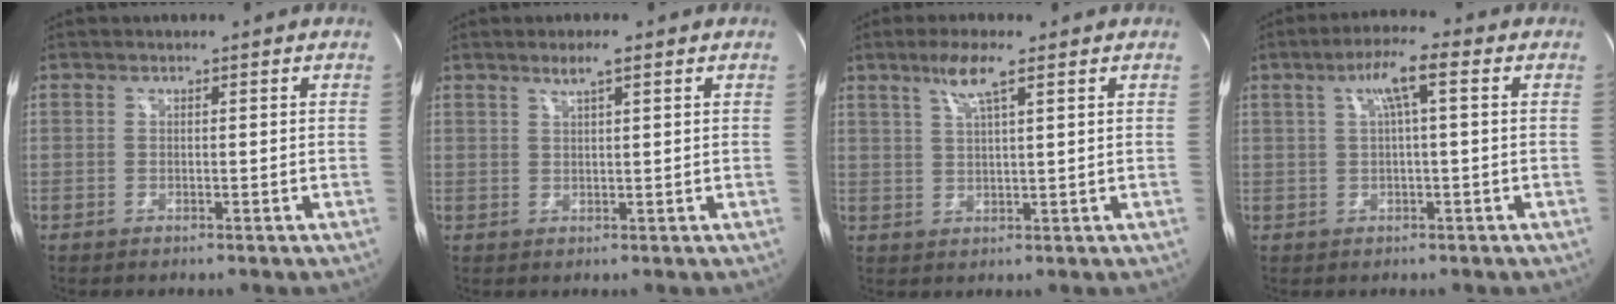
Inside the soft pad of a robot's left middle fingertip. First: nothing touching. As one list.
[{"total": 2.5, "force": [1.6, 0.0, 1.9], "torque": [-0.040, 0.001, 0.030]}, {"total": 4.8, "force": [2.8, 0.2, 3.9], "torque": [-0.078, 0.003, 0.055]}, {"total": 5.6, "force": [1.7, 0.3, 5.3], "torque": [-0.097, 0.017, 0.029]}]